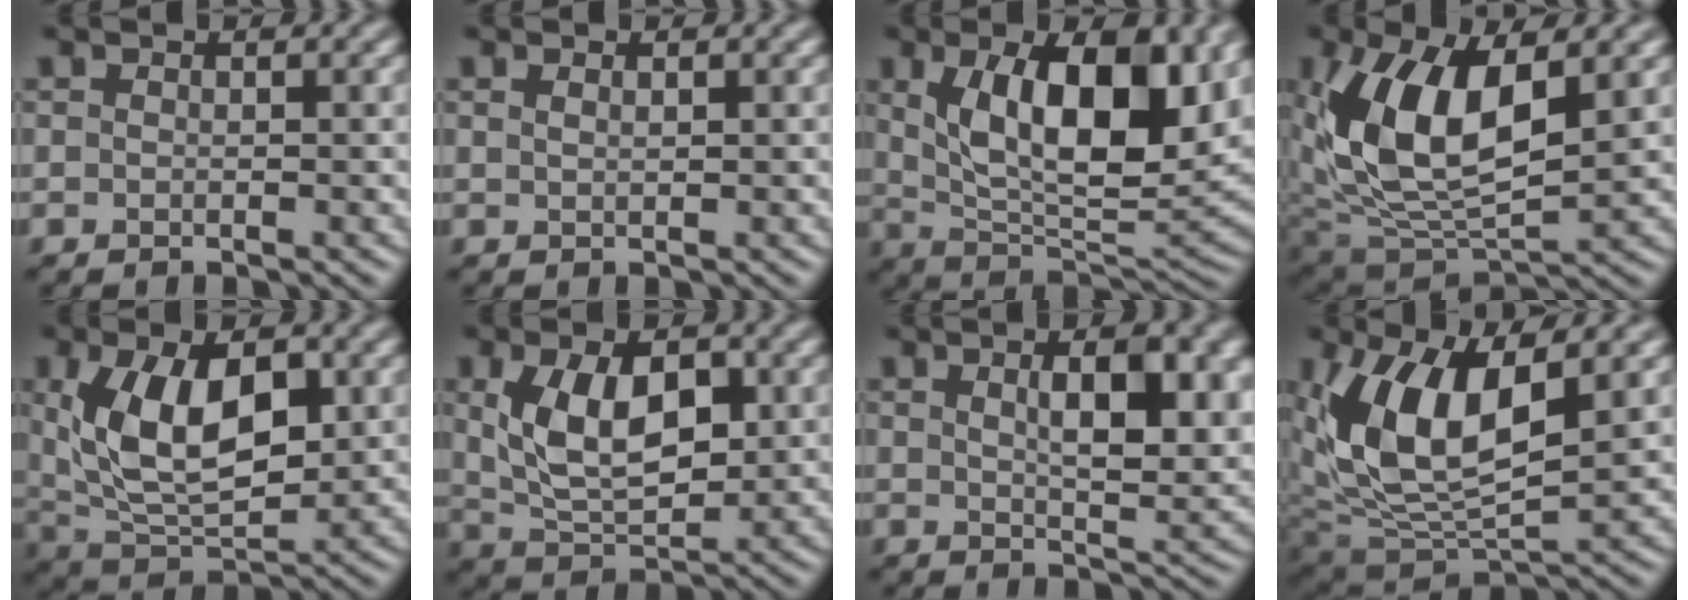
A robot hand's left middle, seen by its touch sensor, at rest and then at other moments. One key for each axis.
{"total": 0.7, "fx": 0.4, "fy": 0.2, "fz": 0.4, "tx": -0.010, "ty": 0.000, "tz": 0.009}
{"total": 12.8, "fx": 3.6, "fy": 5.6, "fz": 11.0, "tx": -0.161, "ty": -0.001, "tz": 0.055}
{"total": 10.6, "fx": 2.5, "fy": 5.5, "fz": 8.8, "tx": -0.179, "ty": -0.003, "tz": 0.043}
{"total": 9.0, "fx": 1.7, "fy": 4.8, "fz": 7.4, "tx": -0.143, "ty": 0.000, "tz": 0.031}
{"total": 7.4, "fx": 1.2, "fy": 4.0, "fz": 6.1, "tx": -0.118, "ty": 0.001, "tz": 0.024}
{"total": 7.1, "fx": 2.0, "fy": 2.3, "fz": 6.3, "tx": -0.085, "ty": 0.002, "tz": 0.036}
{"total": 9.7, "fx": 2.9, "fy": 4.7, "fz": 8.0, "tx": -0.167, "ty": -0.012, "tz": 0.053}